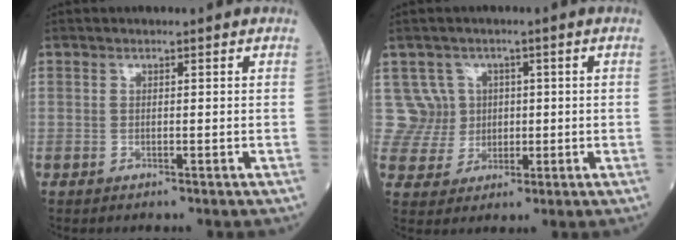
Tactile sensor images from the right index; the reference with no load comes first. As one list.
[{"total": 7.1, "force": [1.7, 6.9, 0.2], "torque": [-0.005, 0.030, 0.042]}]